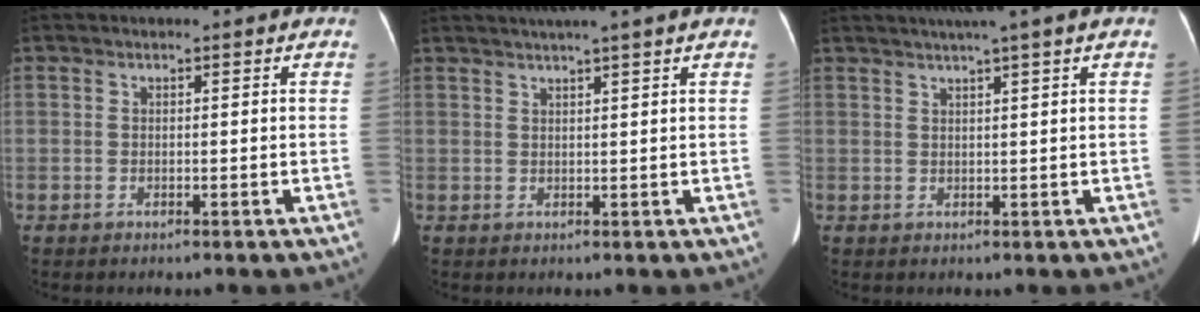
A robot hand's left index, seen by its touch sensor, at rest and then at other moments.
{"total": 5.5, "force": [4.3, -1.1, 3.2], "torque": [-0.046, 0.022, 0.064]}
{"total": 5.7, "force": [4.1, -1.2, 3.8], "torque": [-0.057, 0.022, 0.062]}